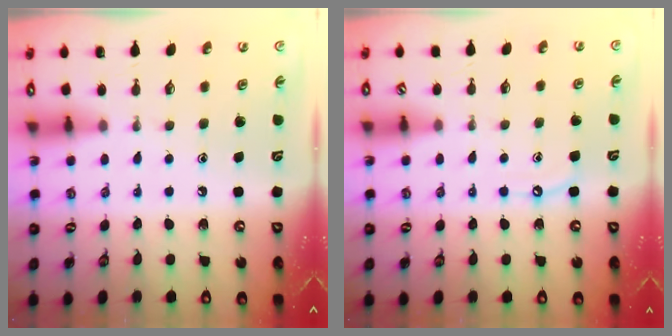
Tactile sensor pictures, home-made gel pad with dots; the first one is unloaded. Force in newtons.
{"total": 4.2, "press": 4.2, "slide": 0.5}